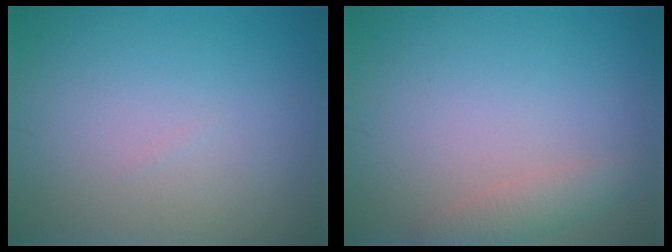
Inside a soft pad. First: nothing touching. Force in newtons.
{"total": 1.9, "press": 1.9, "slide": 0.1}